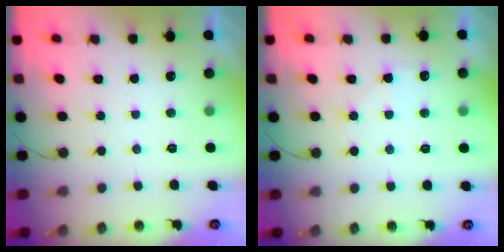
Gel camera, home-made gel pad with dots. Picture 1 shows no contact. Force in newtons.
{"total": 4.9, "press": 4.9, "slide": 0.6}